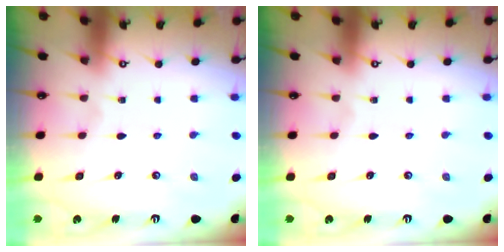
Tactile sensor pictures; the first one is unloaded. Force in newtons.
{"total": 0.0}